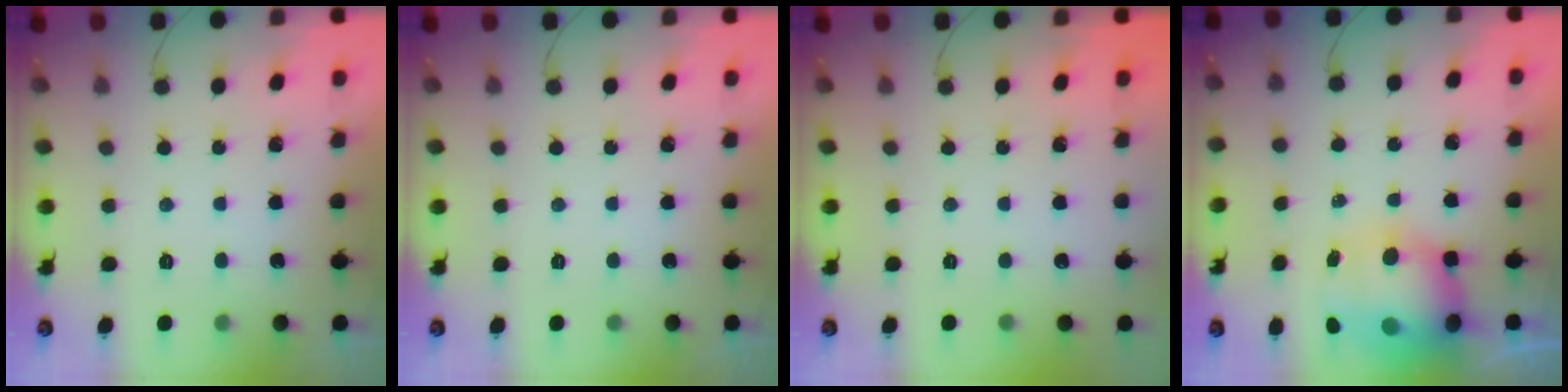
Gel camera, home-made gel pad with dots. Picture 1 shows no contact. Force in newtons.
{"total": 0.0}
{"total": 0.0}
{"total": 14.3, "press": 13.9, "slide": 3.2}